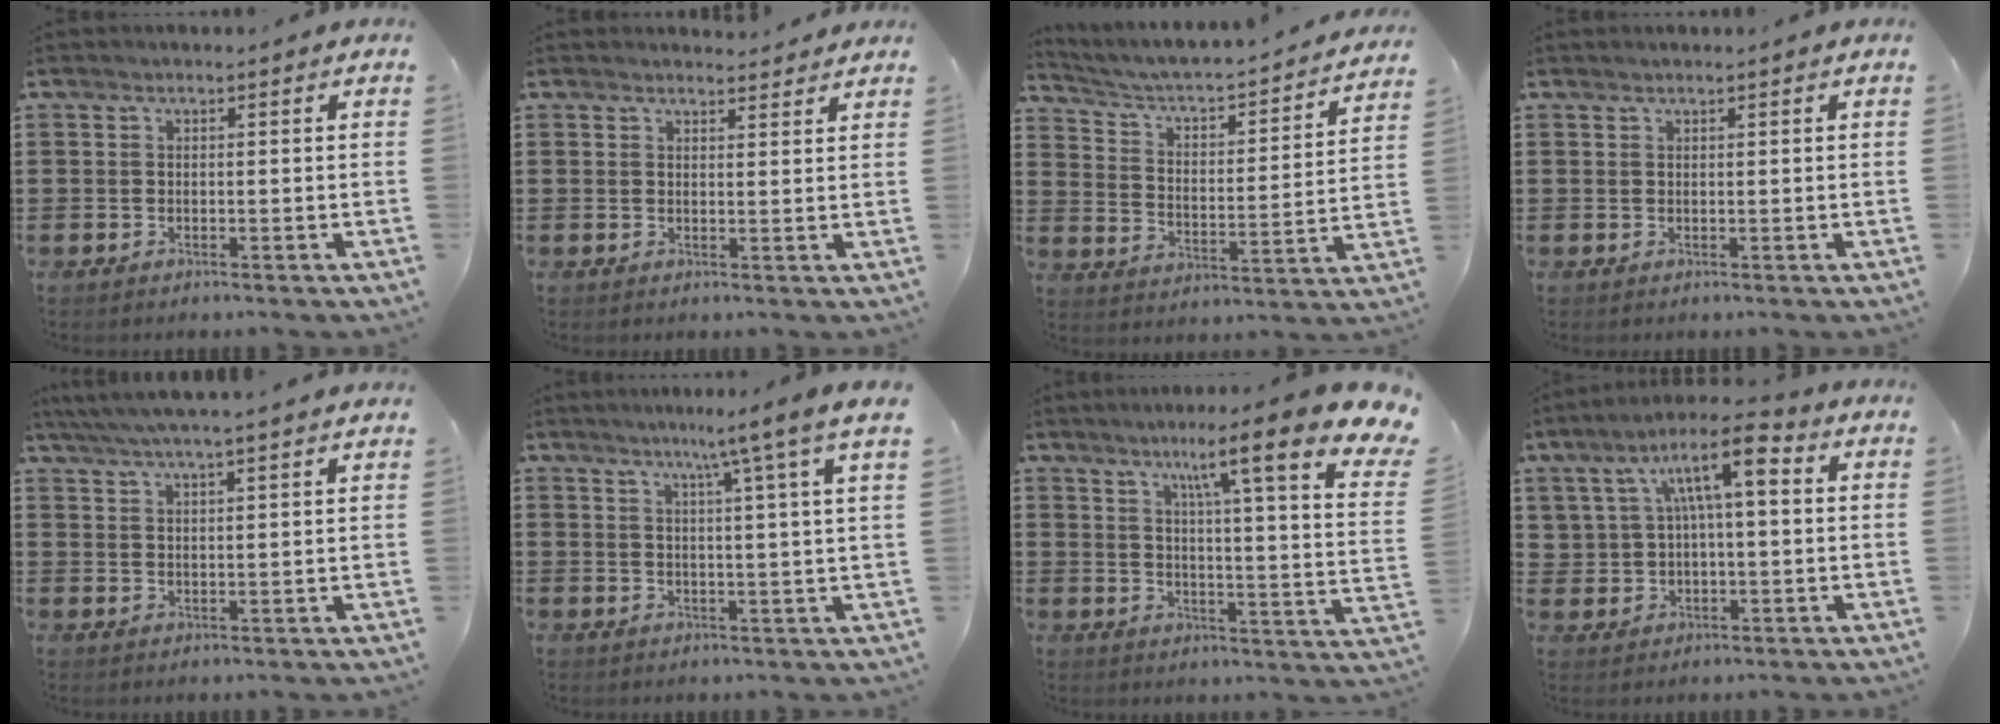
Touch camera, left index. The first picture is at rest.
{"total": 2.1, "force": [2.0, 0.3, 0.1], "torque": [-0.007, -0.001, 0.040]}
{"total": 3.1, "force": [2.9, 0.5, 1.2], "torque": [-0.043, -0.034, 0.035]}
{"total": 0.6, "force": [0.5, -0.1, 0.2], "torque": [-0.005, -0.003, 0.012]}
{"total": 4.3, "force": [3.9, -0.4, 1.7], "torque": [-0.045, -0.015, 0.070]}
{"total": 6.5, "force": [4.4, -1.6, 4.5], "torque": [-0.082, -0.021, 0.066]}
{"total": 12.4, "force": [8.1, 0.6, 9.4], "torque": [-0.157, -0.054, 0.115]}
{"total": 9.3, "force": [3.6, 3.7, 7.8], "torque": [-0.149, 0.004, 0.058]}